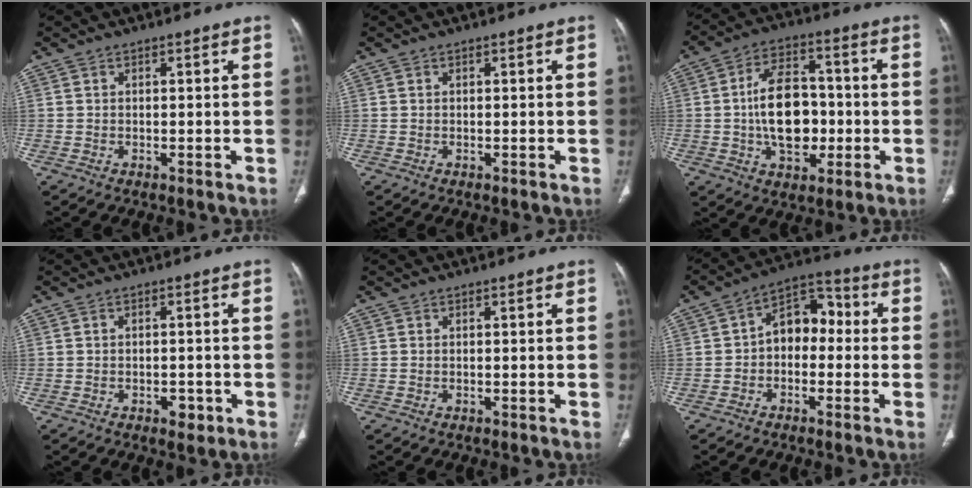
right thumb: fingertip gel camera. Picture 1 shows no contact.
{"total": 0.0}
{"total": 14.2, "force": [-1.4, 9.0, 10.9], "torque": [-0.157, 0.024, -0.022]}
{"total": 2.7, "force": [-1.3, 1.7, 1.8], "torque": [-0.014, 0.005, -0.012]}
{"total": 0.0}
{"total": 9.3, "force": [-0.6, 6.5, 6.6], "torque": [-0.067, 0.041, -0.027]}